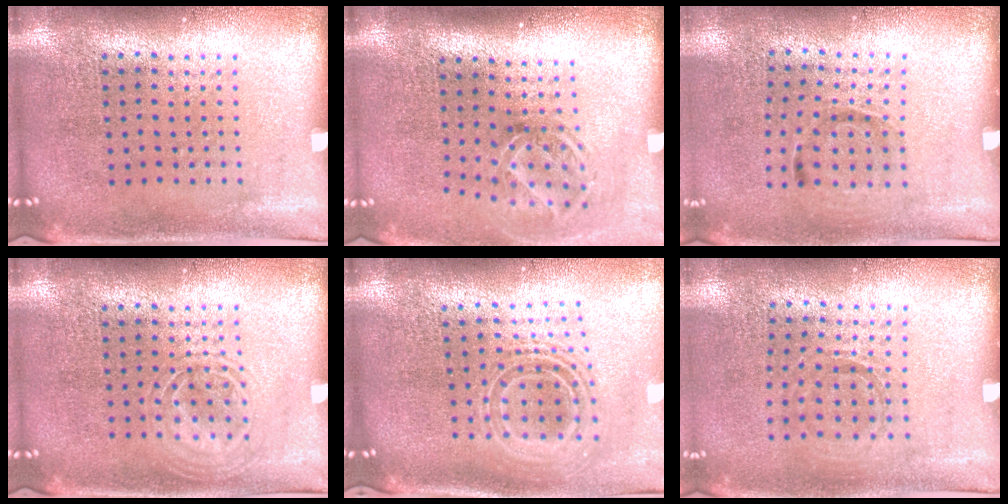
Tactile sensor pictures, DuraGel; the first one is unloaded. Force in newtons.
{"total": 1.8, "press": 1.3, "slide": 1.3}
{"total": 0.9, "press": 0.7, "slide": 0.6}
{"total": 2.0, "press": 1.9, "slide": 0.3}
{"total": 2.1, "press": 1.5, "slide": 1.5}
{"total": 0.8, "press": 0.8, "slide": 0.2}